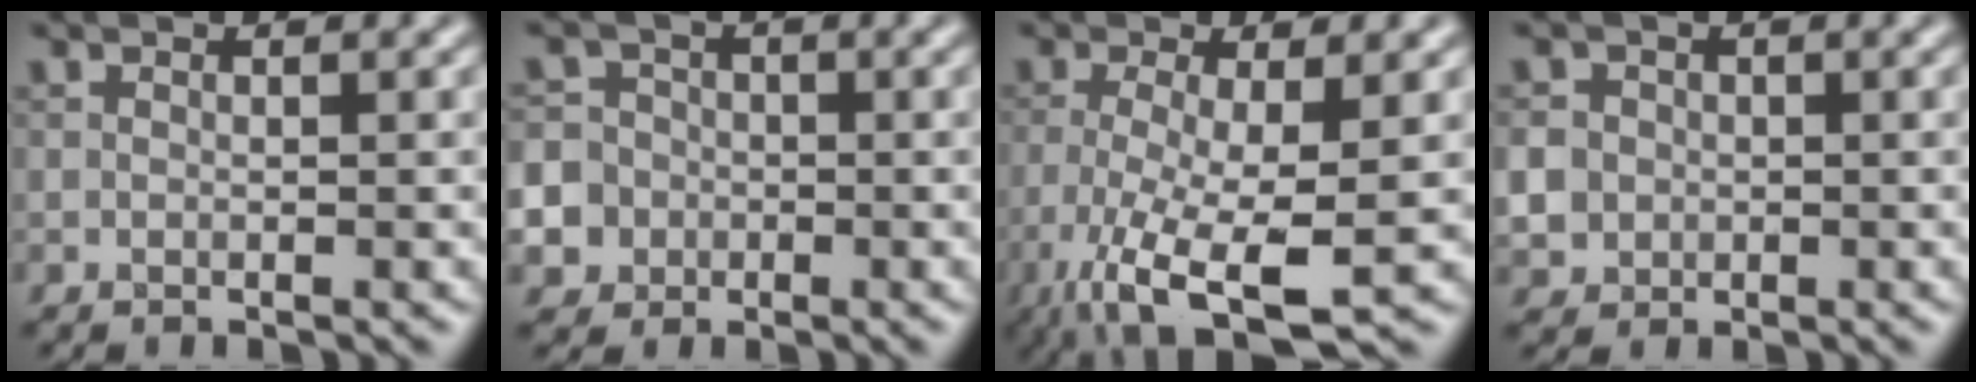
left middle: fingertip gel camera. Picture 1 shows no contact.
{"total": 9.4, "force": [-3.1, 8.6, 2.2], "torque": [-0.062, -0.001, -0.086]}
{"total": 7.8, "force": [-2.9, 2.2, 6.9], "torque": [-0.146, -0.020, -0.051]}
{"total": 4.4, "force": [-0.5, 4.1, 1.5], "torque": [-0.034, 0.008, -0.021]}